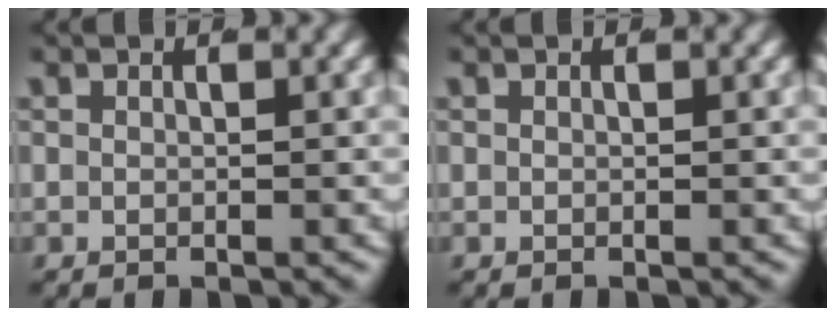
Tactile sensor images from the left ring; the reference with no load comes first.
{"total": 0.0}